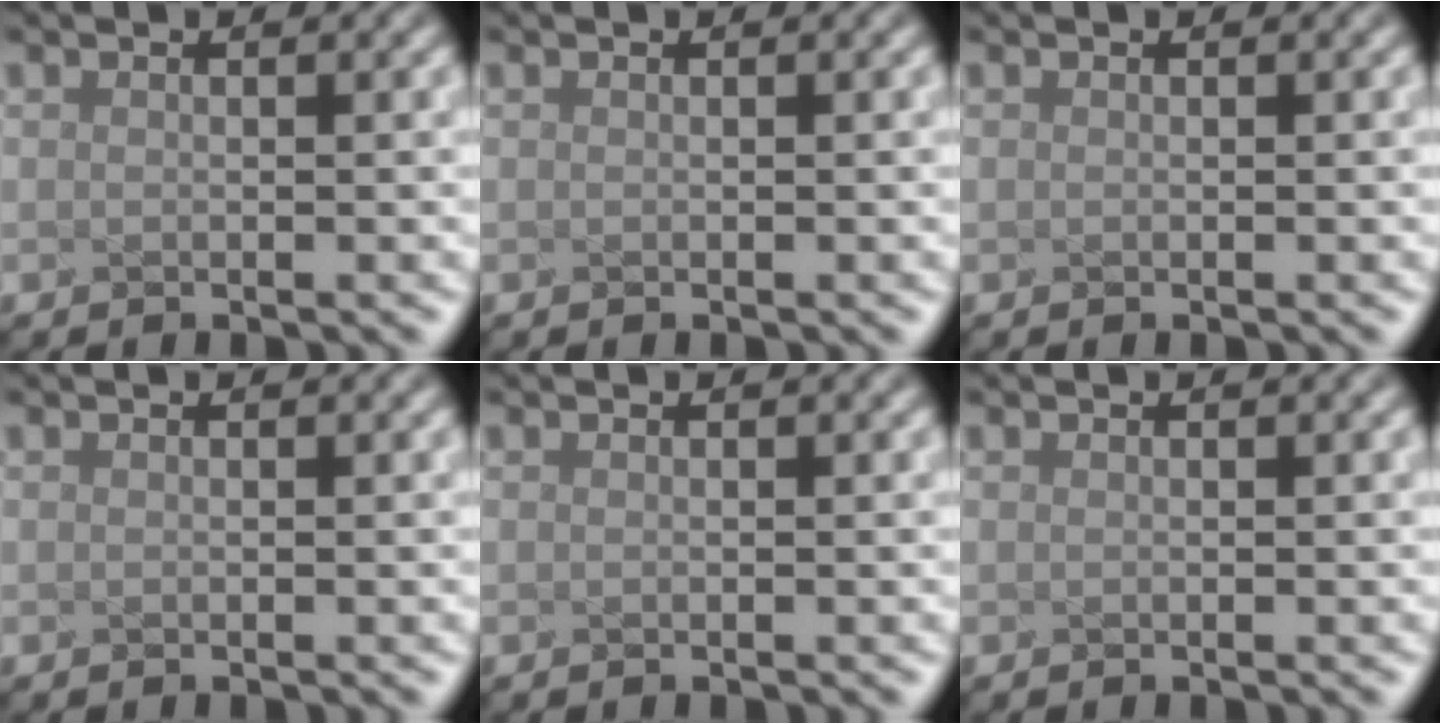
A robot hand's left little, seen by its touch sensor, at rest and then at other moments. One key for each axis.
{"total": 0.0}
{"total": 0.0}
{"total": 0.0}
{"total": 0.0}
{"total": 0.0}